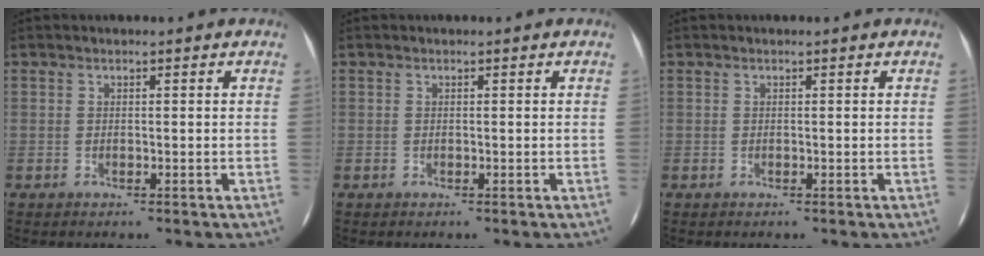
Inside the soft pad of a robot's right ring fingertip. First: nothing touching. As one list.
[{"total": 0.0}, {"total": 0.0}]